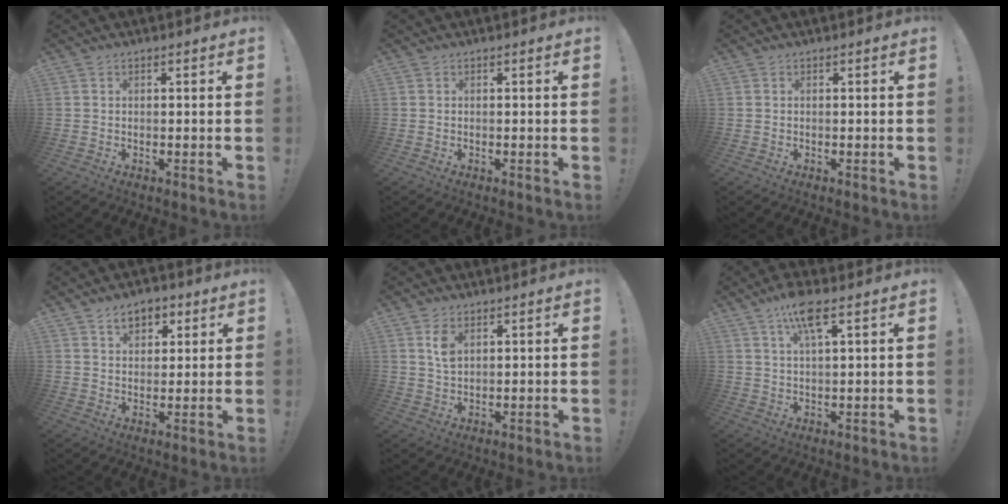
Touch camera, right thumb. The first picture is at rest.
{"total": 0.0}
{"total": 0.0}
{"total": 6.8, "force": [3.5, 4.8, 3.3], "torque": [-0.047, -0.008, 0.063]}
{"total": 4.5, "force": [2.1, 2.5, 3.2], "torque": [-0.051, -0.007, 0.036]}
{"total": 8.2, "force": [4.5, 2.2, 6.6], "torque": [-0.114, -0.010, 0.074]}